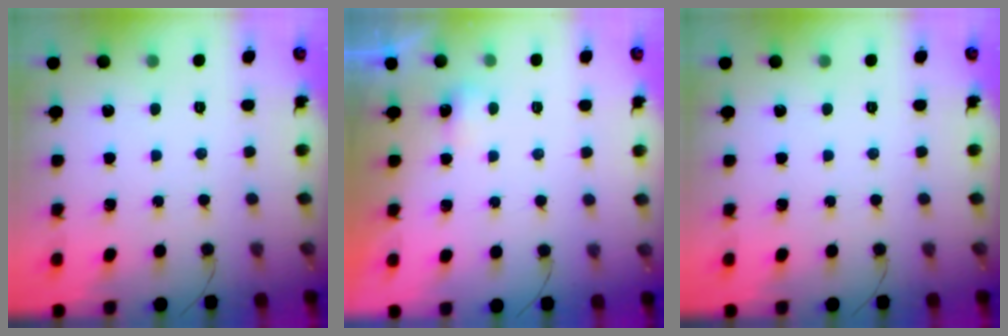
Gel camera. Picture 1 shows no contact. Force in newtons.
{"total": 2.3, "press": 2.2, "slide": 0.6}
{"total": 0.0}